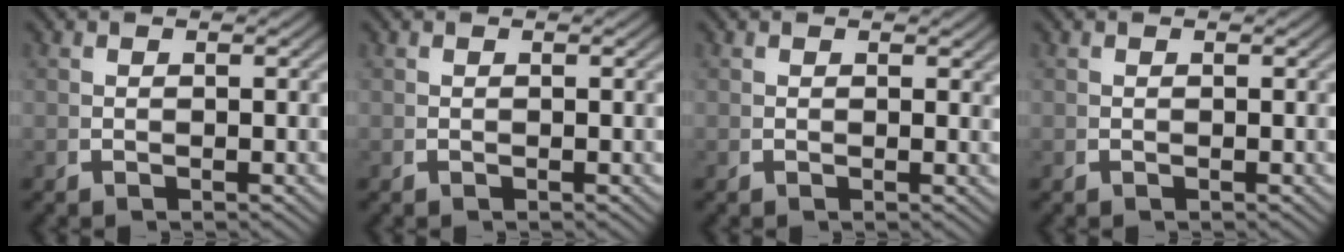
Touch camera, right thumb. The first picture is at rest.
{"total": 0.0}
{"total": 0.7, "force": [0.5, 0.3, 0.3], "torque": [-0.001, -0.003, 0.005]}
{"total": 0.0}